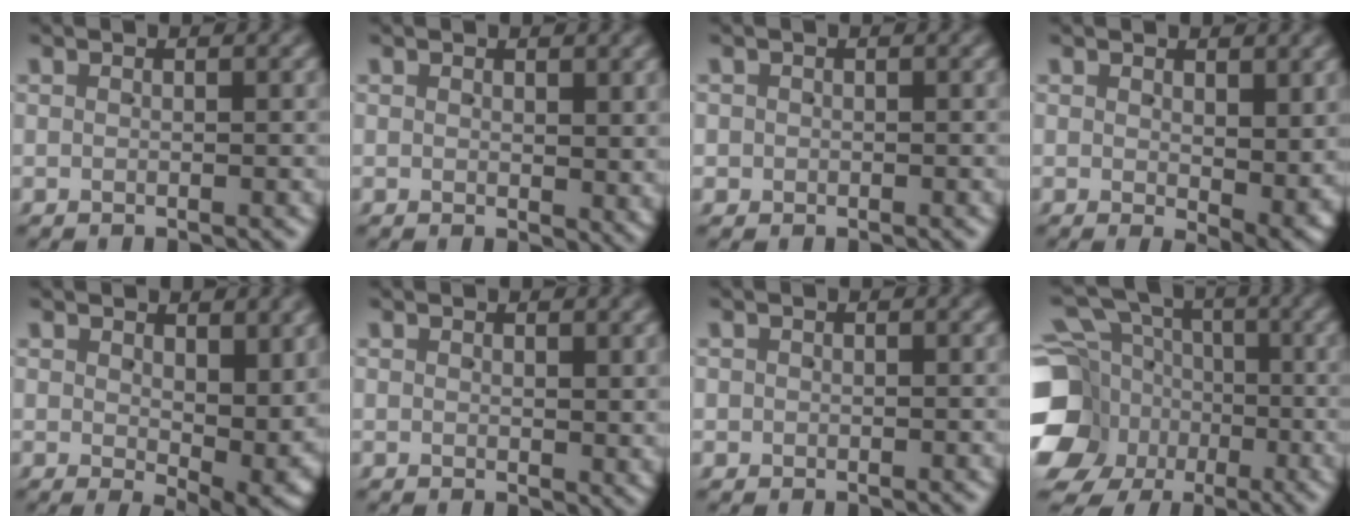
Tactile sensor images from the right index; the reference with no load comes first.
{"total": 1.4, "force": [0.5, 0.8, 1.0], "torque": [-0.005, -0.006, 0.011]}
{"total": 1.4, "force": [-0.2, 1.4, 0.2], "torque": [-0.009, -0.003, -0.001]}
{"total": 3.2, "force": [0.6, 1.3, 2.8], "torque": [-0.027, -0.010, 0.014]}
{"total": 5.2, "force": [0.4, 2.1, 4.7], "torque": [-0.051, -0.024, 0.018]}
{"total": 1.2, "force": [0.5, 0.7, 0.8], "torque": [-0.003, -0.004, 0.011]}
{"total": 0.9, "force": [-0.1, 0.8, 0.0], "torque": [-0.002, -0.001, 0.000]}
{"total": 13.0, "force": [-2.3, 11.4, 5.8], "torque": [-0.101, -0.045, -0.039]}